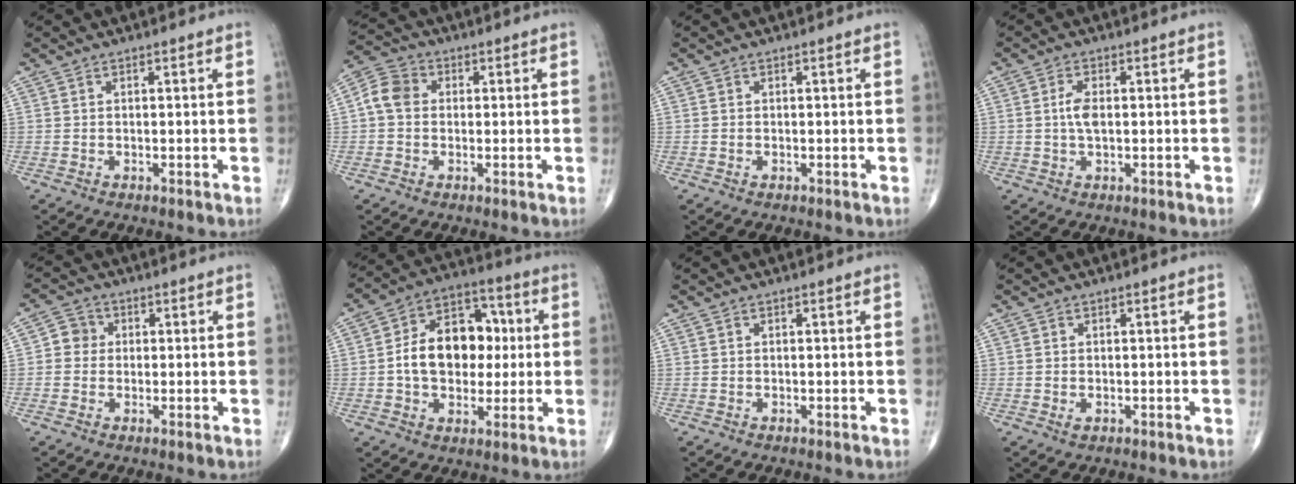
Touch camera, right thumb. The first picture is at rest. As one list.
[{"total": 5.8, "force": [0.3, 4.8, 3.3], "torque": [-0.055, 0.018, -0.005]}, {"total": 0.6, "force": [-0.1, 0.4, 0.4], "torque": [-0.009, 0.003, 0.002]}, {"total": 3.4, "force": [0.2, 1.6, 3.0], "torque": [-0.061, 0.002, 0.001]}, {"total": 3.7, "force": [0.2, 3.5, 1.2], "torque": [0.000, 0.008, -0.006]}, {"total": 15.7, "force": [0.5, 11.0, 11.2], "torque": [-0.139, 0.030, 0.005]}, {"total": 0.0}, {"total": 0.9, "force": [-0.1, 0.6, 0.7], "torque": [-0.013, 0.002, 0.000]}]